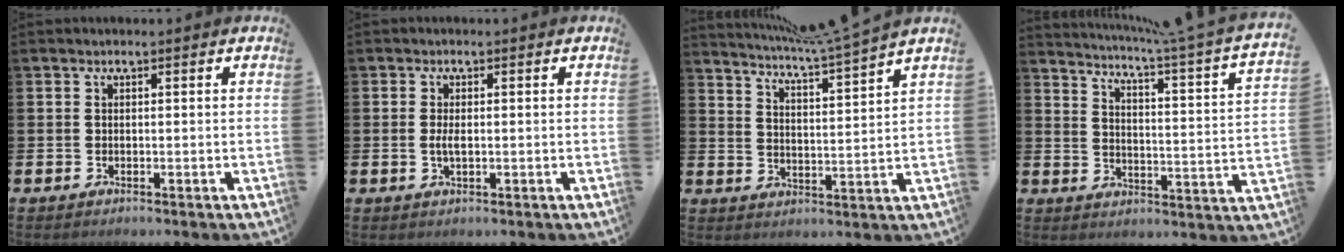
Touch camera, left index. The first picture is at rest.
{"total": 1.9, "force": [0.0, 0.7, 1.8], "torque": [-0.029, 0.000, -0.002]}
{"total": 5.9, "force": [5.6, -0.7, 1.7], "torque": [-0.047, -0.040, 0.097]}
{"total": 4.6, "force": [3.8, -1.1, 2.4], "torque": [-0.056, -0.048, 0.054]}